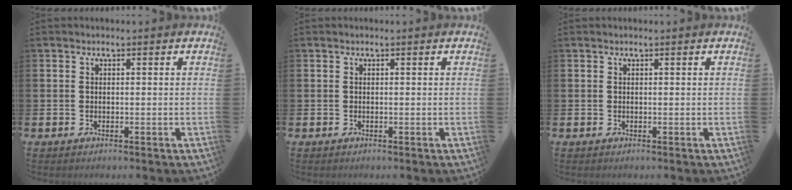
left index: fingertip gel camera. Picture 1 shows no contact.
{"total": 0.0}
{"total": 0.0}